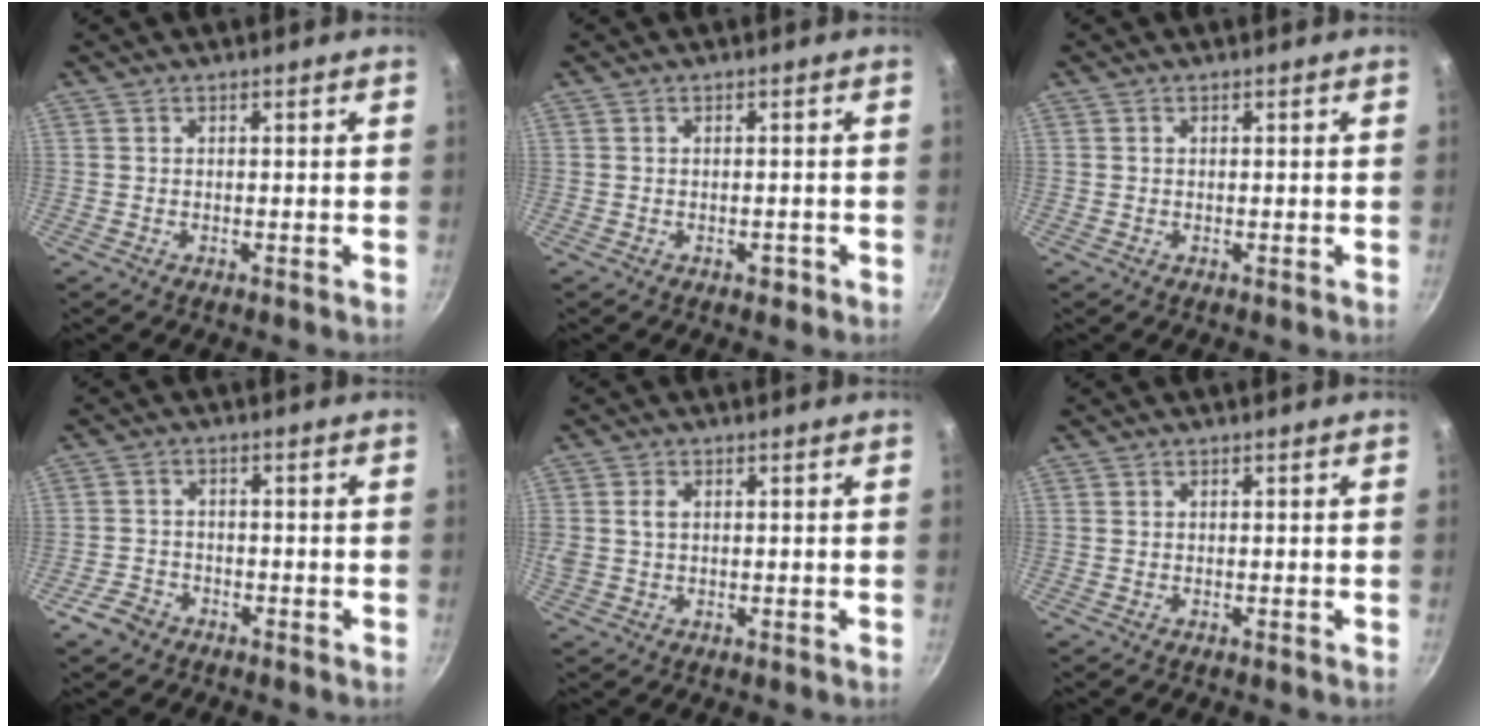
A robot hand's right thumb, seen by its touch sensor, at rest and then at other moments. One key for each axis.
{"total": 1.4, "fx": -0.7, "fy": 0.8, "fz": 0.8, "tx": -0.008, "ty": 0.008, "tz": -0.005}
{"total": 0.0}
{"total": 4.1, "fx": -2.8, "fy": 2.8, "fz": 1.3, "tx": -0.021, "ty": 0.030, "tz": -0.049}
{"total": 3.1, "fx": 0.5, "fy": 2.2, "fz": 2.0, "tx": -0.036, "ty": 0.004, "tz": 0.009}
{"total": 0.0}